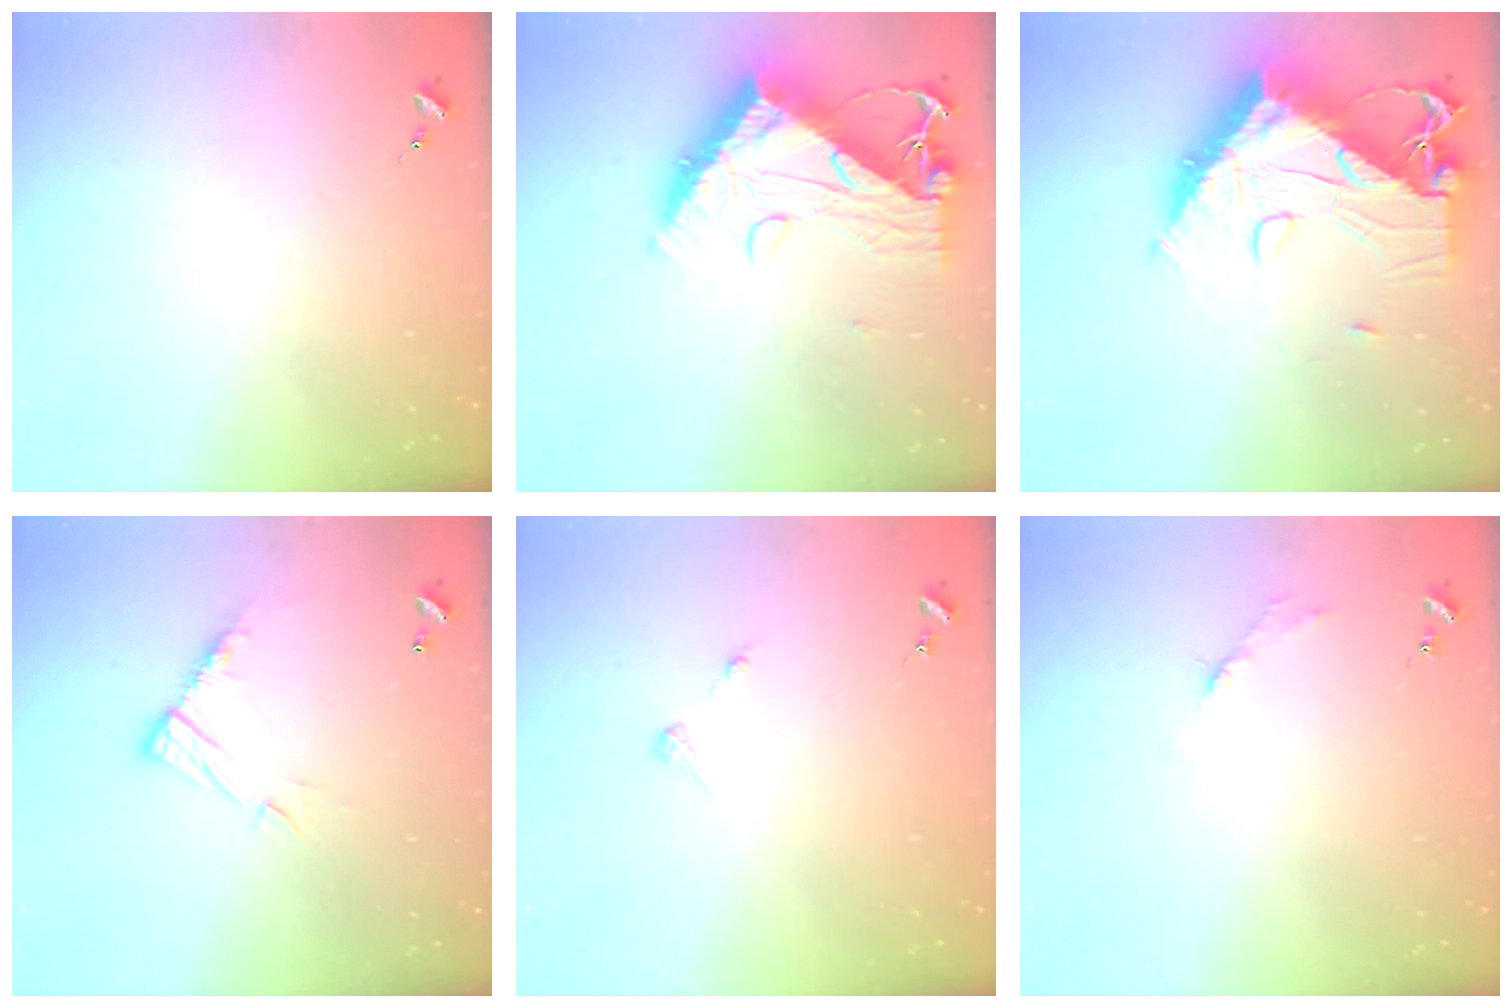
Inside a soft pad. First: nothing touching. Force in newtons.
{"total": 15.6, "press": 15.5, "slide": 1.5}
{"total": 18.2, "press": 18.1, "slide": 1.9}
{"total": 10.6, "press": 10.6, "slide": 0.4}
{"total": 2.7, "press": 2.7, "slide": 0.3}
{"total": 2.7, "press": 2.7, "slide": 0.4}